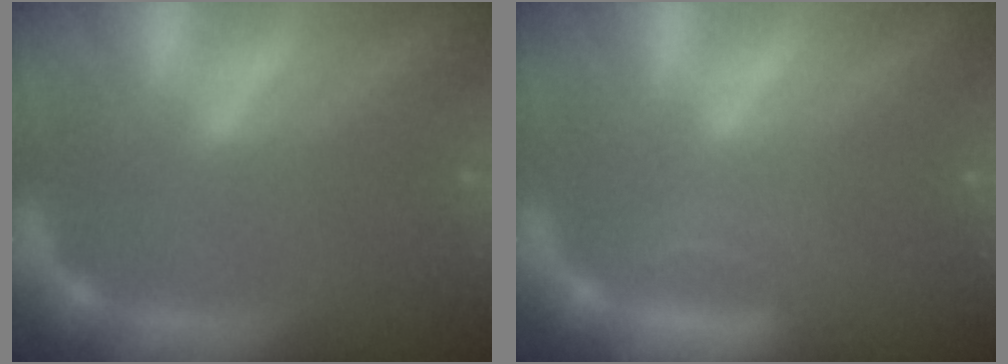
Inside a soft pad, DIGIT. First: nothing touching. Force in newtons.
{"total": 1.4}